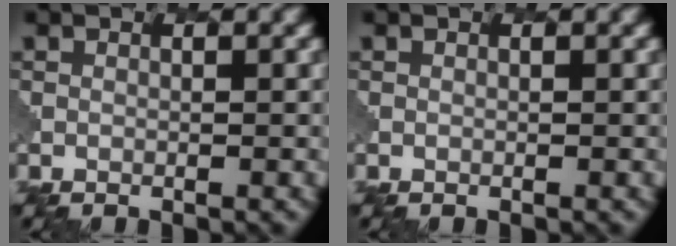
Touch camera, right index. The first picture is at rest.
{"total": 0.0}